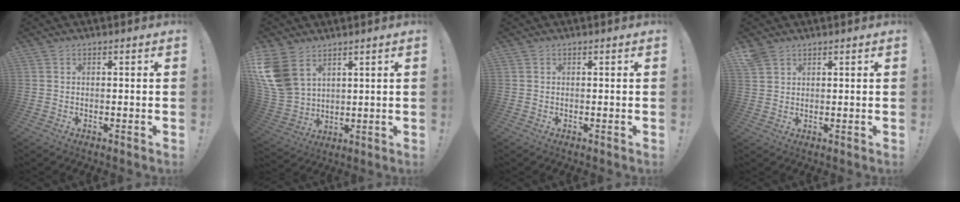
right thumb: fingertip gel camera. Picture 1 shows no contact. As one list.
[{"total": 13.5, "force": [6.6, 8.8, 7.8], "torque": [-0.167, -0.034, 0.134]}, {"total": 0.0}, {"total": 3.1, "force": [2.5, 1.6, 1.2], "torque": [-0.027, -0.009, 0.048]}]